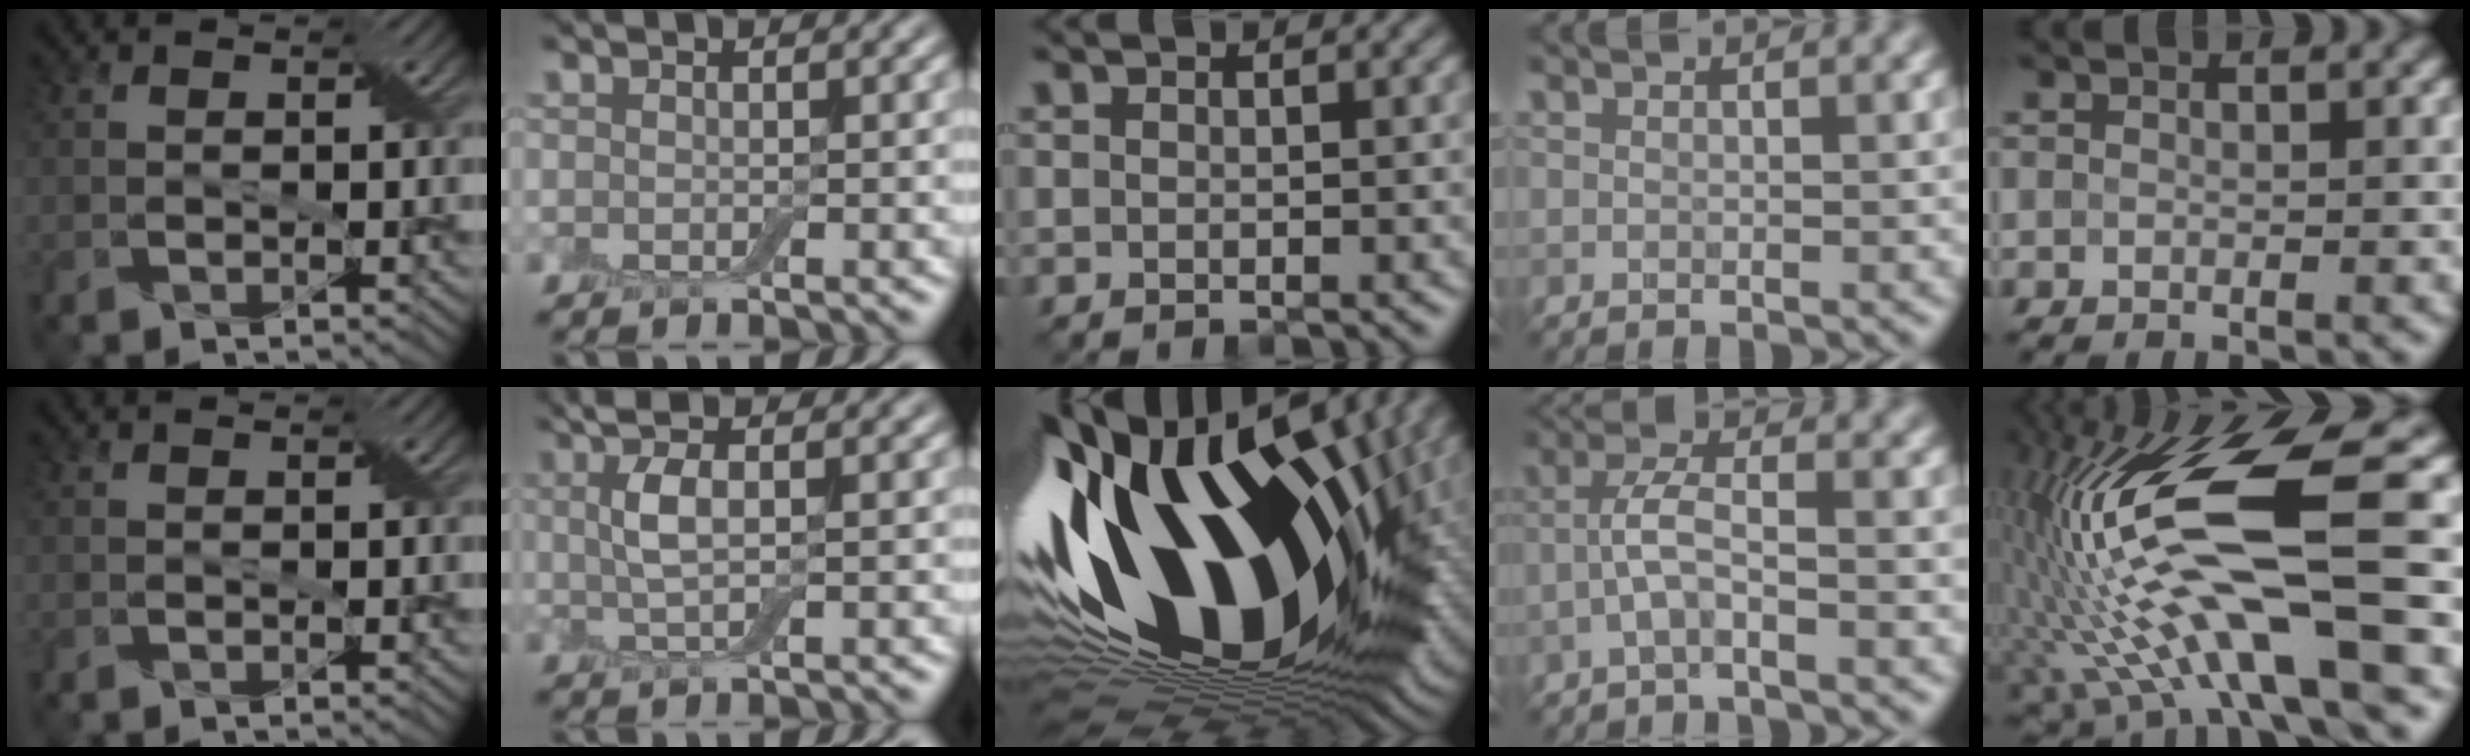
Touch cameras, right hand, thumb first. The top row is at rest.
{"index": {"total": 3.8, "force": [1.2, 1.2, 3.4], "torque": [-0.071, 0.004, 0.022]}, "middle": {"total": 20.8, "force": [1.0, 11.0, 17.6], "torque": [-0.314, -0.007, -0.011]}, "ring": {"total": 2.8, "force": [-1.2, 0.5, 2.4], "torque": [-0.053, 0.011, -0.031]}, "little": {"total": 14.2, "force": [-0.9, 3.5, 13.8], "torque": [-0.276, 0.011, -0.009]}}